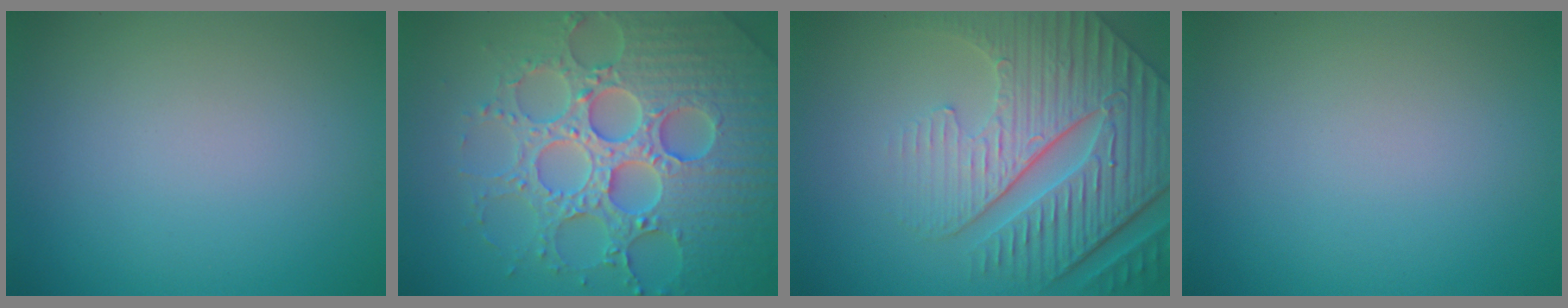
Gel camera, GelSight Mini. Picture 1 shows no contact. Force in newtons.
{"total": 8.0, "press": 7.8, "slide": 1.7}
{"total": 8.2, "press": 6.3, "slide": 5.2}
{"total": 0.0}